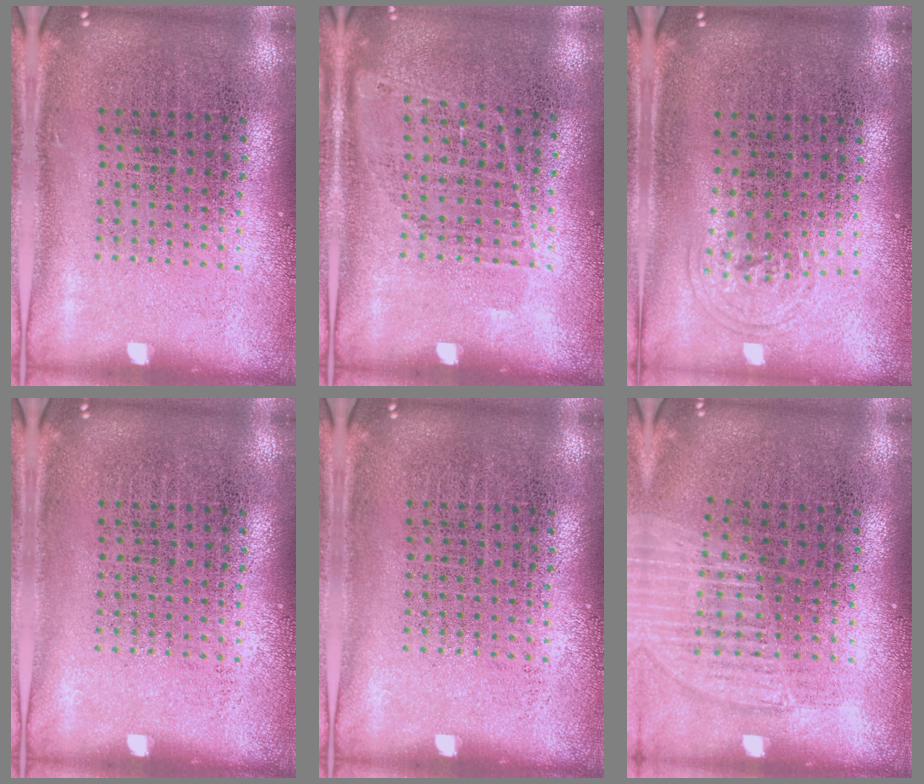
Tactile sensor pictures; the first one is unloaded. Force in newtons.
{"total": 0.9, "press": 0.7, "slide": 0.4}
{"total": 0.9, "press": 0.6, "slide": 0.6}
{"total": 0.0}
{"total": 0.0}
{"total": 1.1, "press": 1.0, "slide": 0.3}